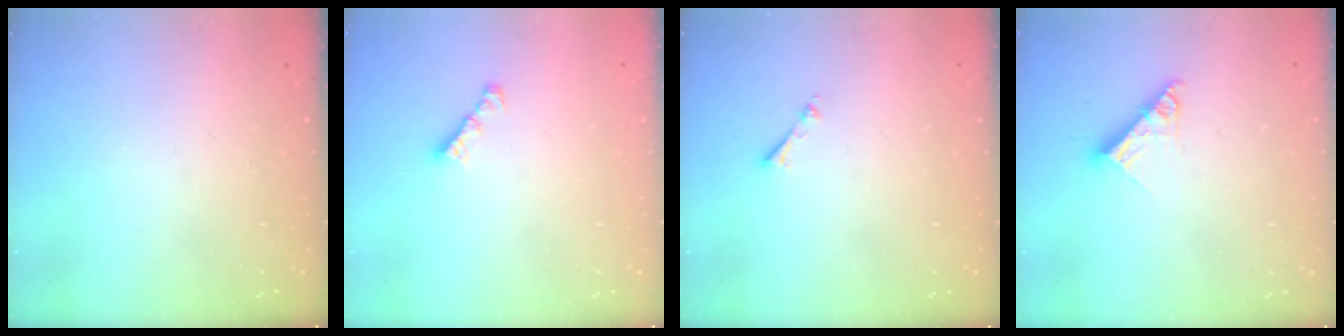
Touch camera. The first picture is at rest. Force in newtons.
{"total": 2.4, "press": 2.4, "slide": 0.1}
{"total": 0.6, "press": 0.6, "slide": 0.2}
{"total": 8.6, "press": 8.6, "slide": 0.8}